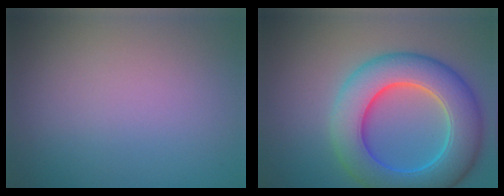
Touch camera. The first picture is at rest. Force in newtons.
{"total": 9.6, "press": 9.6, "slide": 0.5}